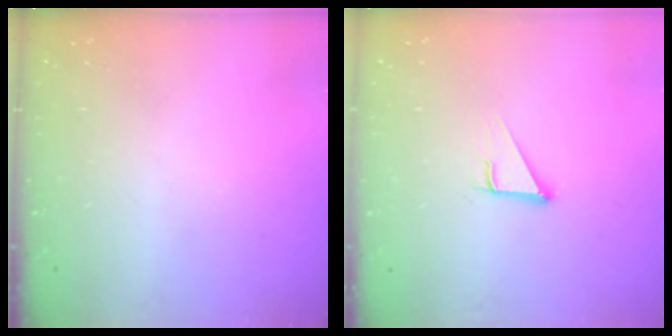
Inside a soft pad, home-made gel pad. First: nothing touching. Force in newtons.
{"total": 2.8, "press": 2.8, "slide": 0.0}